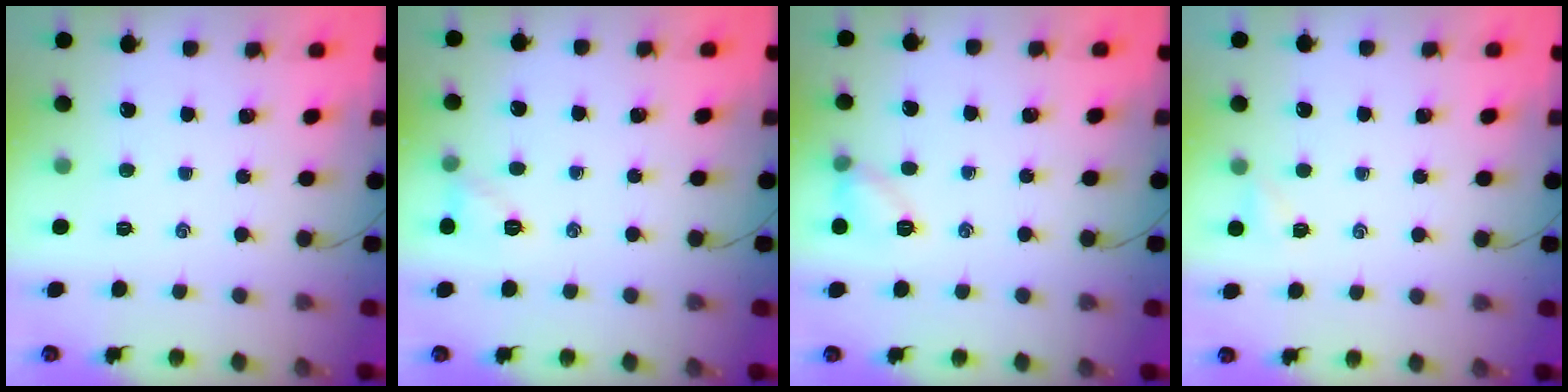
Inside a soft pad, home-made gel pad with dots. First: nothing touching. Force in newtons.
{"total": 6.6, "press": 6.5, "slide": 1.2}
{"total": 7.3, "press": 7.3, "slide": 0.6}
{"total": 1.7, "press": 1.7, "slide": 0.5}